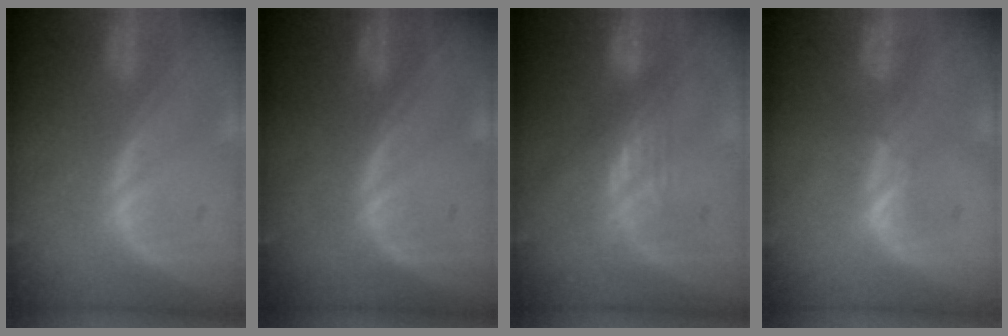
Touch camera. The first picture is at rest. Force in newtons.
{"total": 0.0}
{"total": 3.0, "press": 2.6, "slide": 1.5}
{"total": 1.7, "press": 1.5, "slide": 0.8}